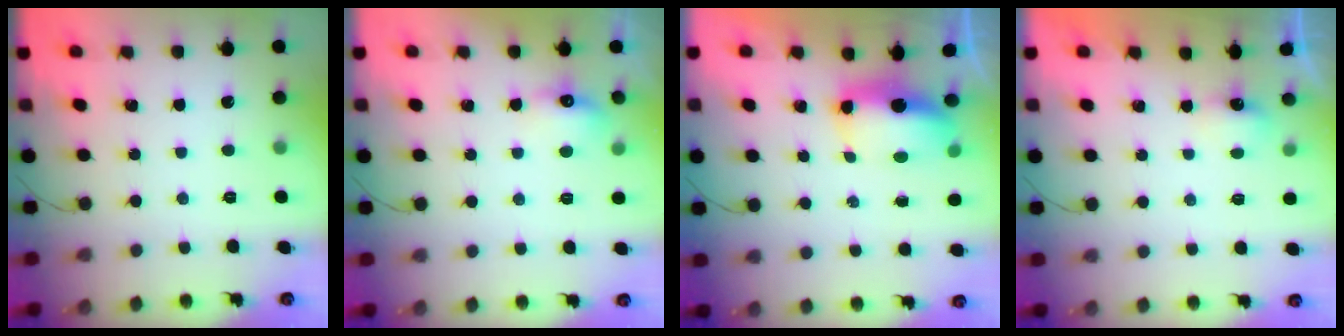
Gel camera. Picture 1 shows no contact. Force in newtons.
{"total": 6.2, "press": 6.1, "slide": 1.1}
{"total": 9.1, "press": 8.0, "slide": 4.3}
{"total": 2.5, "press": 2.5, "slide": 0.6}